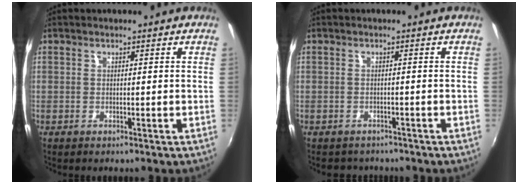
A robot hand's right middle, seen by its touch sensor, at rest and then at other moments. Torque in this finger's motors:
{"motor_torque": [0.62, -0.43, 0.15, 0.00]}